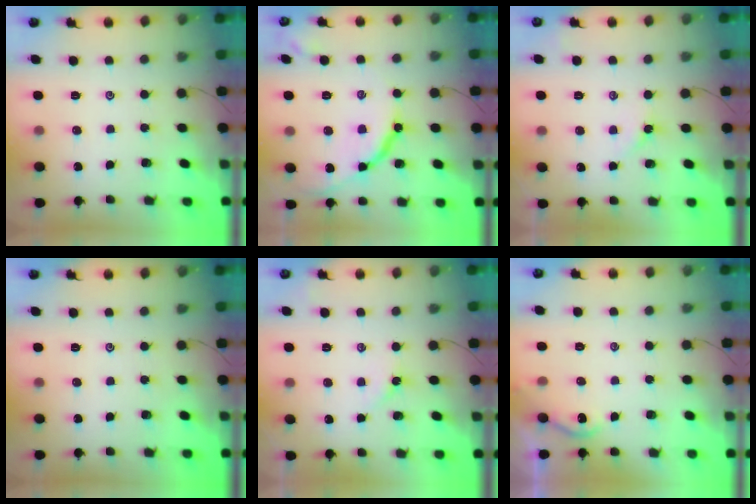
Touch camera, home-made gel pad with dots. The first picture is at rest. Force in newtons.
{"total": 10.2, "press": 10.2, "slide": 0.3}
{"total": 2.7, "press": 2.6, "slide": 0.5}
{"total": 0.0}
{"total": 2.7, "press": 2.6, "slide": 0.5}
{"total": 3.4, "press": 3.4, "slide": 0.3}